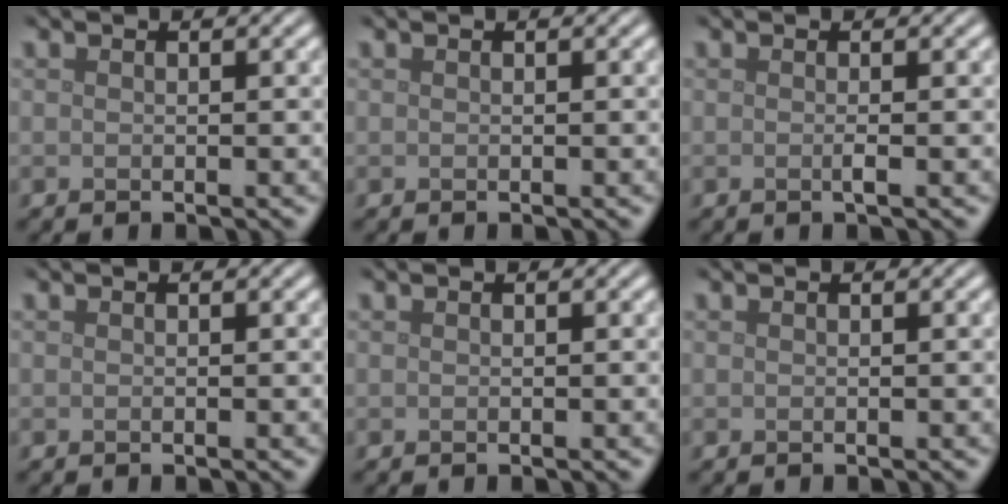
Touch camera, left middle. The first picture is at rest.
{"total": 0.0}
{"total": 0.7, "force": [-0.1, 0.1, 0.7], "torque": [-0.013, -0.003, -0.005]}
{"total": 0.0}
{"total": 0.0}
{"total": 0.0}